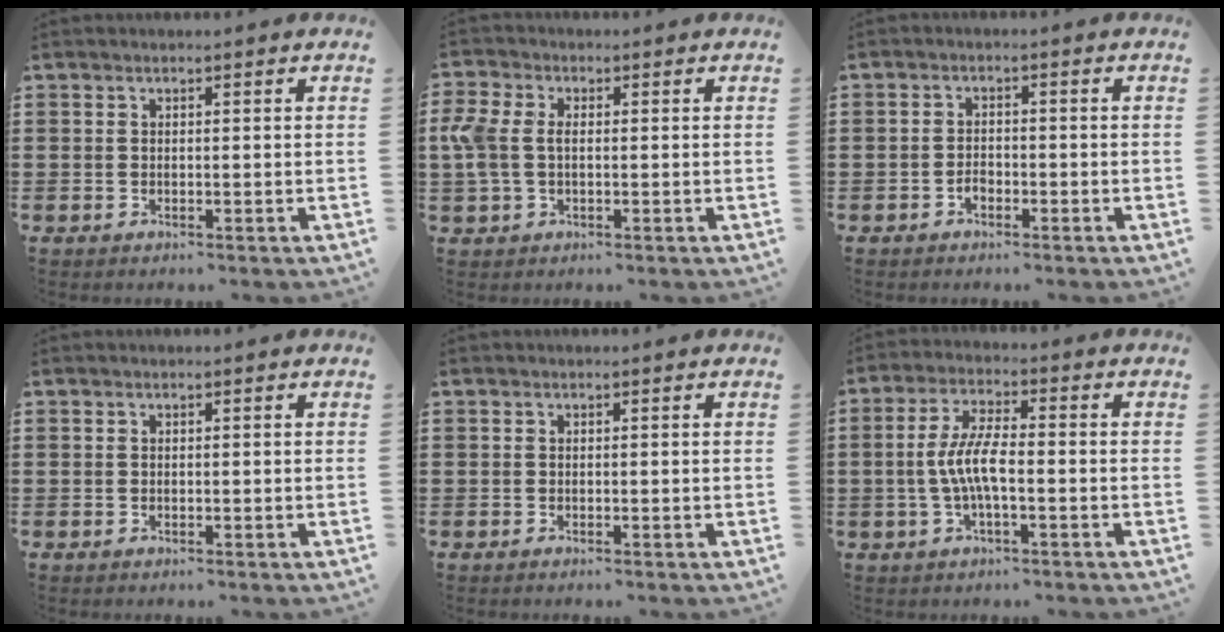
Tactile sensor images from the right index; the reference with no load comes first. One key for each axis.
{"total": 4.7, "fx": 0.0, "fy": 3.0, "fz": 3.6, "tx": -0.110, "ty": -0.004, "tz": -0.012}
{"total": 1.7, "fx": -1.0, "fy": 1.0, "fz": 0.8, "tx": -0.018, "ty": 0.000, "tz": -0.021}
{"total": 0.0}
{"total": 0.0}
{"total": 6.3, "fx": -1.2, "fy": 1.7, "fz": 5.9, "tx": -0.131, "ty": -0.006, "tz": -0.030}